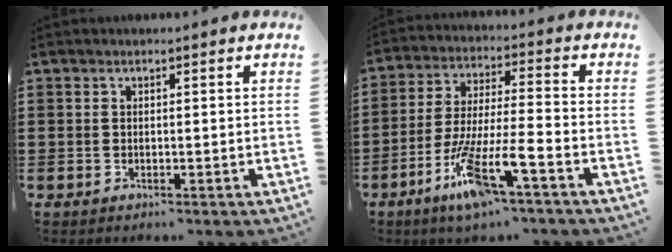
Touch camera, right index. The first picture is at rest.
{"total": 11.0, "force": [-6.9, 0.7, 8.5], "torque": [-0.187, -0.018, -0.138]}